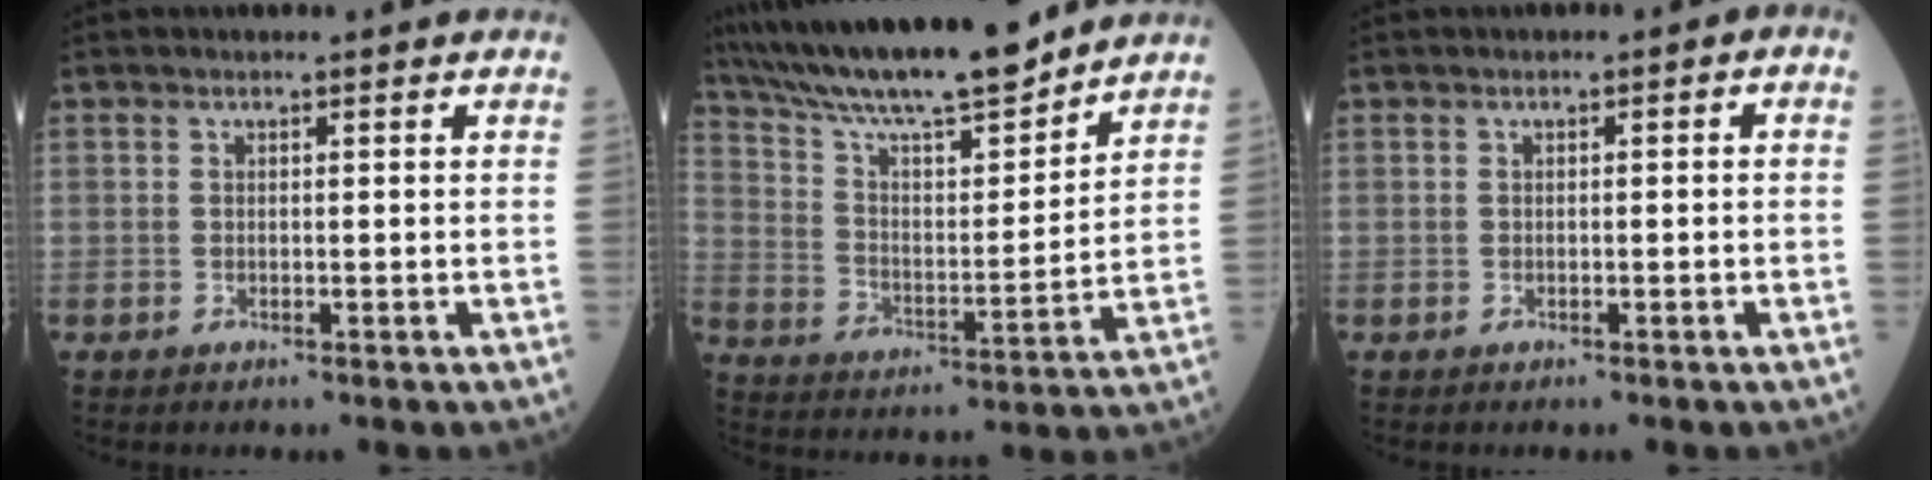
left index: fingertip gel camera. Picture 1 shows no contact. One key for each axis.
{"total": 18.9, "fx": 16.4, "fy": 1.6, "fz": 9.2, "tx": -0.164, "ty": 0.006, "tz": 0.279}
{"total": 1.0, "fx": -0.2, "fy": 0.5, "fz": 0.8, "tx": -0.006, "ty": 0.005, "tz": -0.007}